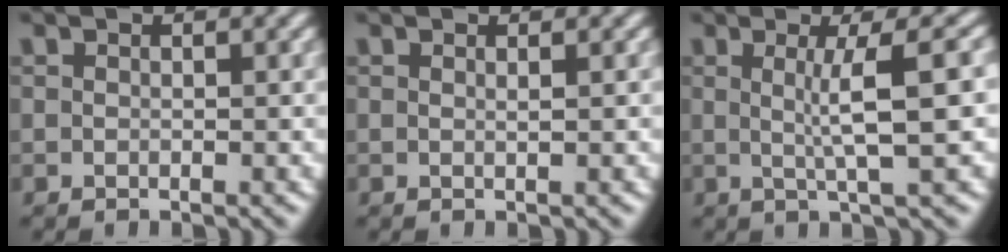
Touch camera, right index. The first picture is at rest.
{"total": 0.6, "force": [0.1, -0.5, 0.3], "torque": [-0.005, -0.005, 0.006]}
{"total": 3.8, "force": [0.4, -1.5, 3.5], "torque": [-0.053, -0.006, 0.015]}